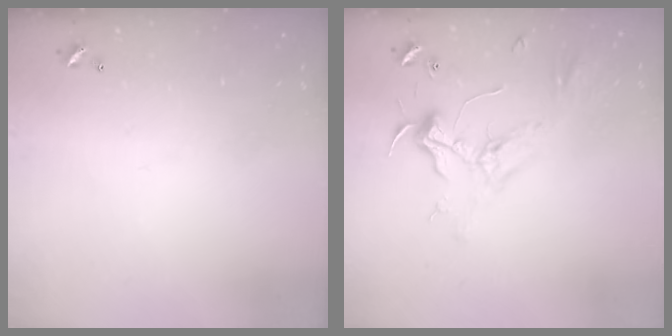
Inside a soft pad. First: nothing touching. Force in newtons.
{"total": 2.4, "press": 2.3, "slide": 0.8}